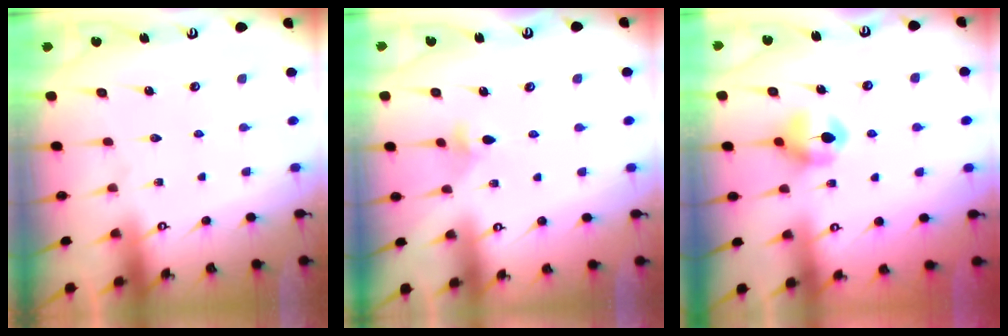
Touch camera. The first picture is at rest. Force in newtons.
{"total": 4.3, "press": 4.2, "slide": 0.8}
{"total": 6.4, "press": 6.3, "slide": 0.8}